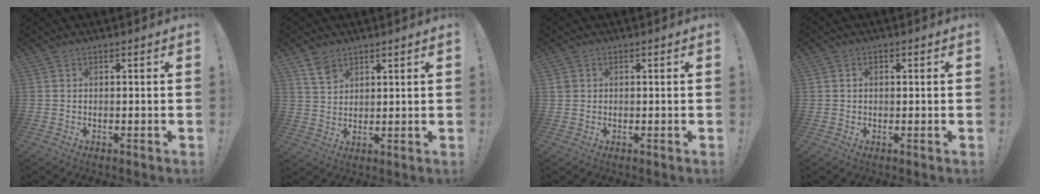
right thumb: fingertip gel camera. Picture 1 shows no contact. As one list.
[{"total": 5.9, "force": [4.1, 3.6, 2.2], "torque": [-0.039, -0.018, 0.080]}, {"total": 1.5, "force": [0.5, 1.4, 0.5], "torque": [-0.008, 0.003, 0.009]}, {"total": 0.9, "force": [0.0, 0.8, 0.4], "torque": [-0.004, 0.002, -0.002]}]